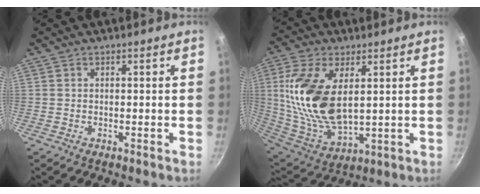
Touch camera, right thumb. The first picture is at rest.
{"total": 18.9, "force": [3.9, 9.9, 15.6], "torque": [-0.310, -0.023, 0.085]}